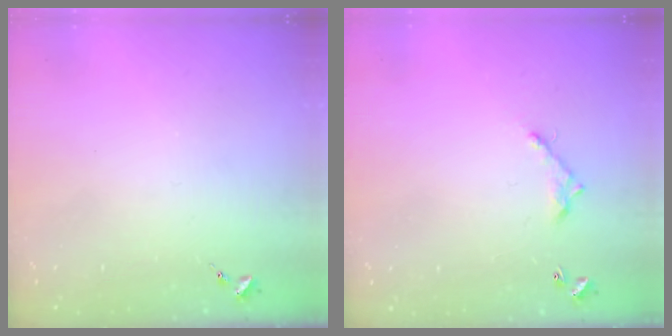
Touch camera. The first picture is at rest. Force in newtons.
{"total": 6.2, "press": 6.2, "slide": 0.4}